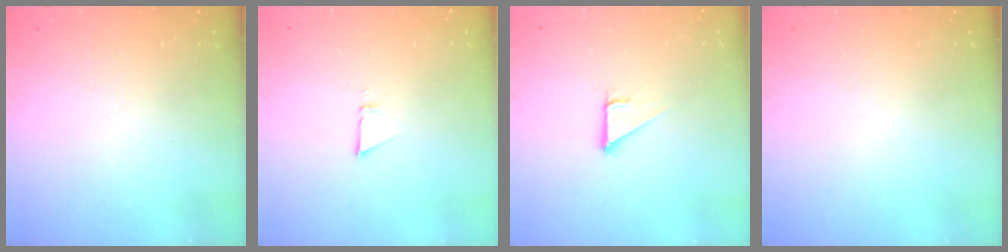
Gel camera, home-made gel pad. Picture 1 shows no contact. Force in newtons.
{"total": 2.7, "press": 2.6, "slide": 0.8}
{"total": 2.8, "press": 2.8, "slide": 0.0}
{"total": 0.0}